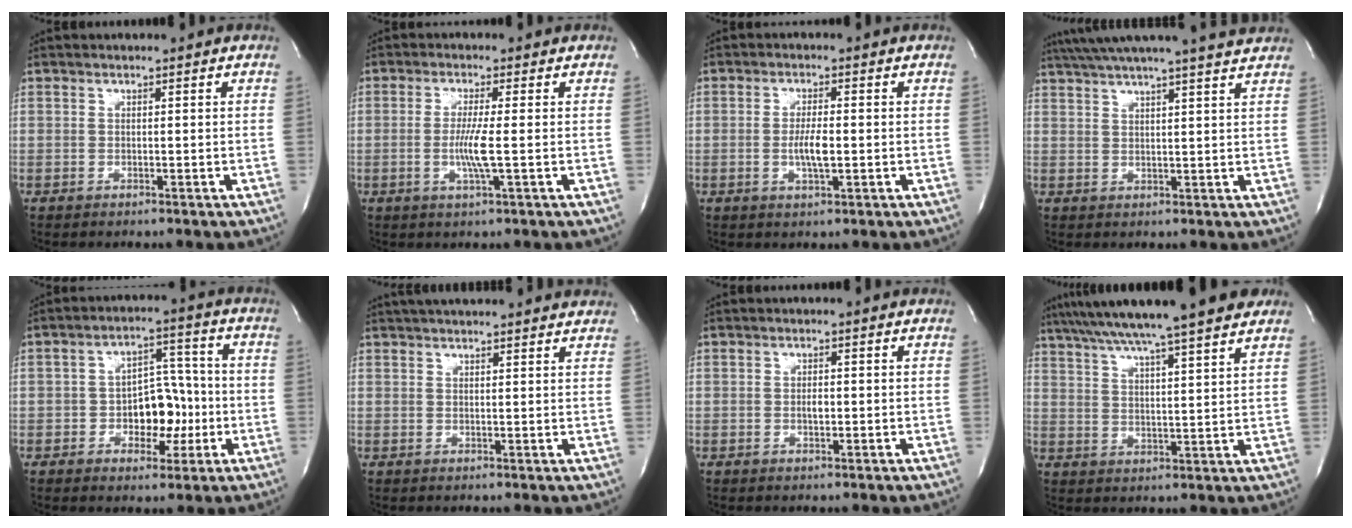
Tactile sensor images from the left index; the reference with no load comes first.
{"total": 4.6, "force": [-0.7, -0.4, 4.5], "torque": [-0.096, -0.011, -0.015]}
{"total": 3.9, "force": [-0.6, 0.7, 3.8], "torque": [-0.077, -0.005, -0.008]}
{"total": 16.3, "force": [14.8, -0.7, 6.9], "torque": [-0.126, 0.001, 0.199]}
{"total": 7.9, "force": [-1.9, 4.7, 6.1], "torque": [-0.093, 0.022, -0.026]}
{"total": 15.3, "force": [14.1, 1.7, 5.8], "torque": [-0.087, 0.041, 0.183]}
{"total": 1.1, "force": [-0.1, 0.5, 1.0], "torque": [-0.021, 0.000, 0.000]}
{"total": 20.3, "force": [17.0, 0.5, 11.1], "torque": [-0.198, 0.026, 0.248]}